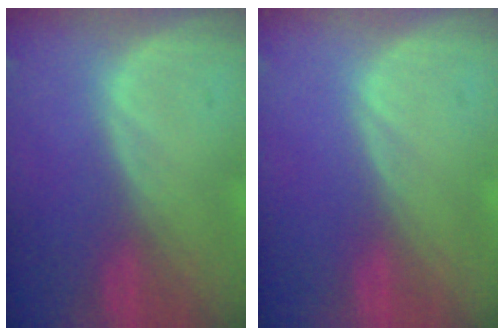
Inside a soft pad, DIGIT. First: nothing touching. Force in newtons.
{"total": 0.0}